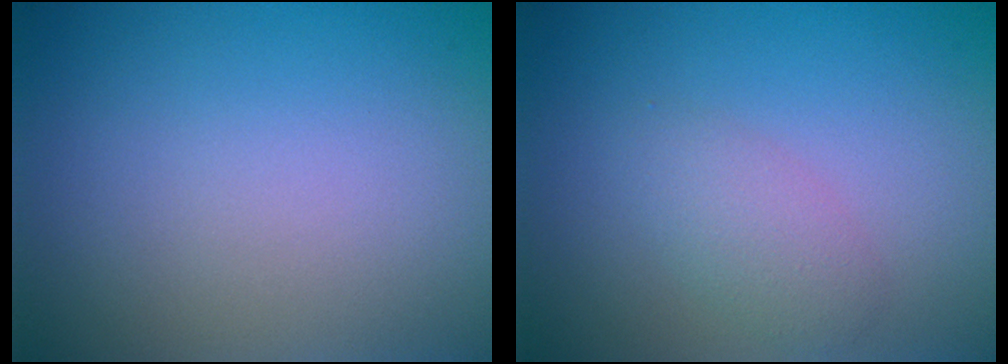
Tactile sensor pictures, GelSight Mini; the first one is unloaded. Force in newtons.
{"total": 2.1, "press": 2.1, "slide": 0.1}